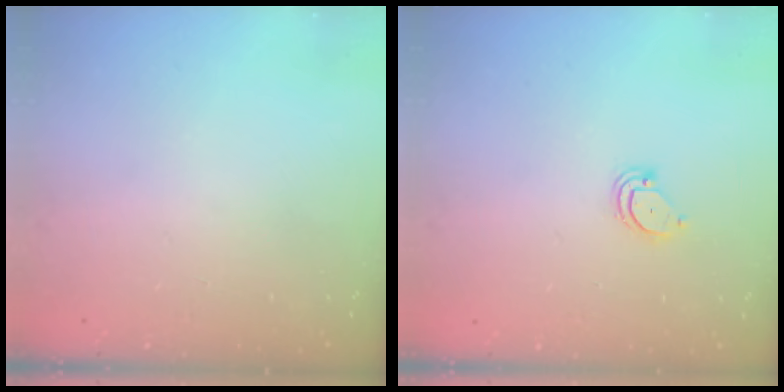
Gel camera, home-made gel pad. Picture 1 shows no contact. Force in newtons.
{"total": 2.9, "press": 2.9, "slide": 0.2}